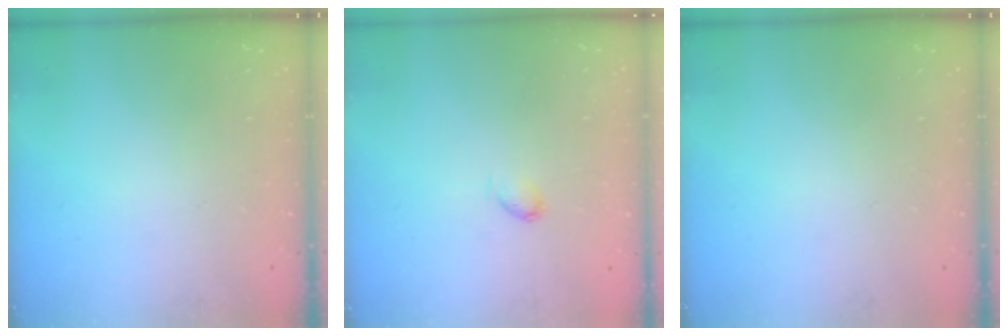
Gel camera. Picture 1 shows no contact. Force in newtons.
{"total": 2.8, "press": 2.7, "slide": 0.4}
{"total": 0.0}